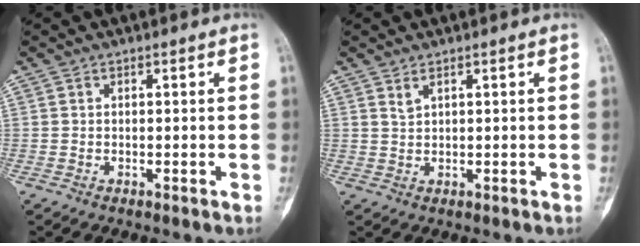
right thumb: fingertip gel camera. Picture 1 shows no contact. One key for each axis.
{"total": 1.4, "fx": 1.0, "fy": 0.3, "fz": 0.9, "tx": -0.016, "ty": -0.003, "tz": 0.026}